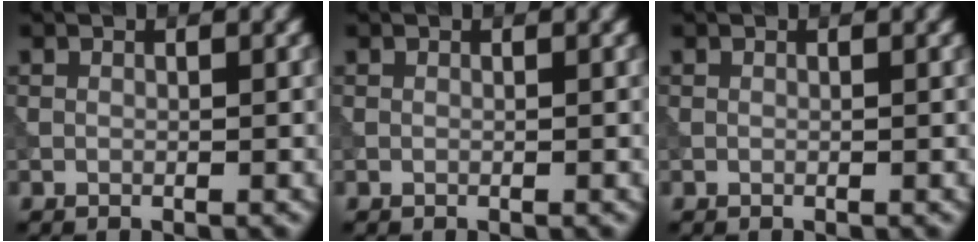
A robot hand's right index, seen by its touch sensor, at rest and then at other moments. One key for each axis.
{"total": 0.0}
{"total": 0.0}